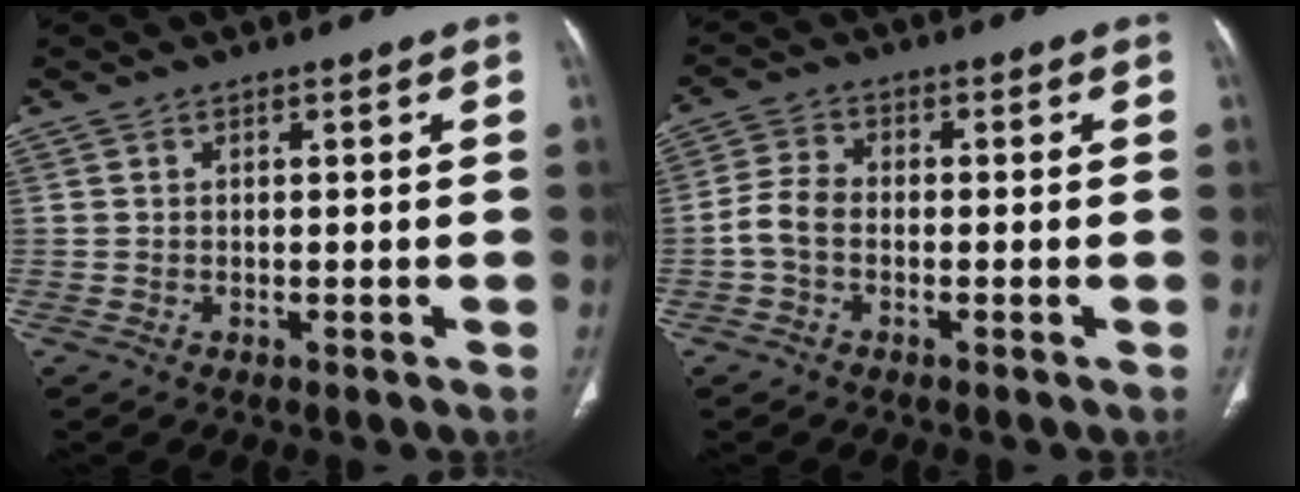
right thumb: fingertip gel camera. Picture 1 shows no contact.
{"total": 4.7, "force": [-1.3, 3.1, 3.2], "torque": [-0.065, 0.016, -0.035]}